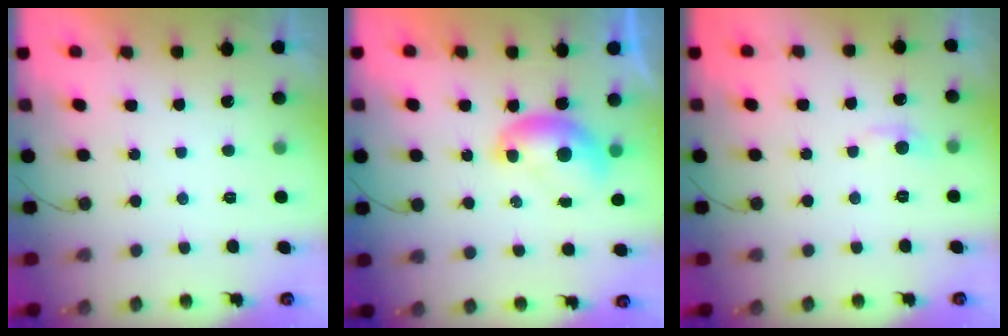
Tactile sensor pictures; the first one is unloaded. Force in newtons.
{"total": 7.0, "press": 7.0, "slide": 0.3}
{"total": 4.5, "press": 4.5, "slide": 0.7}